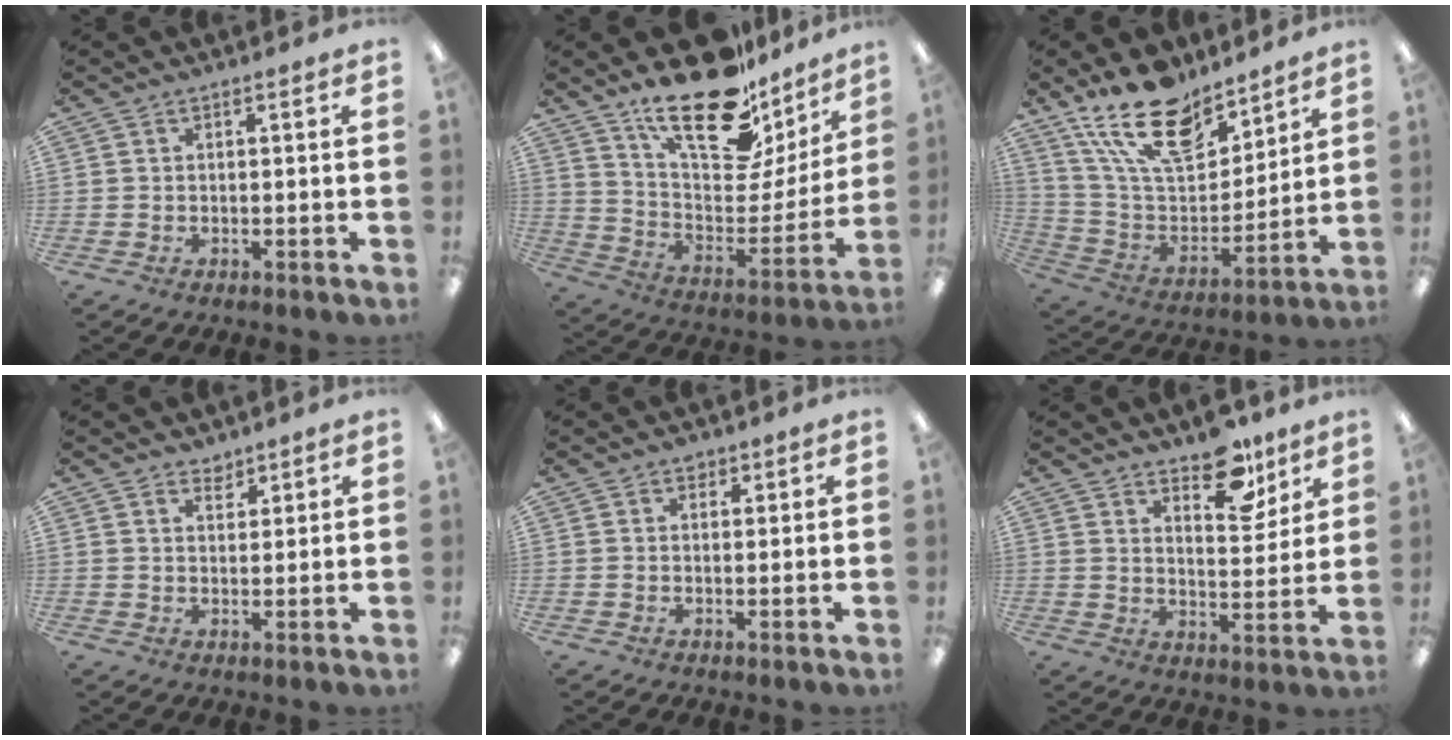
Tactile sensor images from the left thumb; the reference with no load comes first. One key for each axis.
{"total": 24.9, "fx": 18.4, "fy": 9.9, "fz": 13.6, "tx": -0.207, "ty": -0.123, "tz": 0.315}
{"total": 20.0, "fx": 14.2, "fy": 9.3, "fz": 10.6, "tx": -0.198, "ty": -0.078, "tz": 0.257}
{"total": 2.5, "fx": 2.3, "fy": 1.0, "fz": 0.3, "tx": 0.010, "ty": -0.017, "tz": 0.040}
{"total": 1.7, "fx": 1.2, "fy": 1.2, "fz": 0.4, "tx": -0.001, "ty": 0.000, "tz": 0.019}
{"total": 10.4, "fx": 7.8, "fy": 5.0, "fz": 4.6, "tx": -0.044, "ty": -0.049, "tz": 0.134}